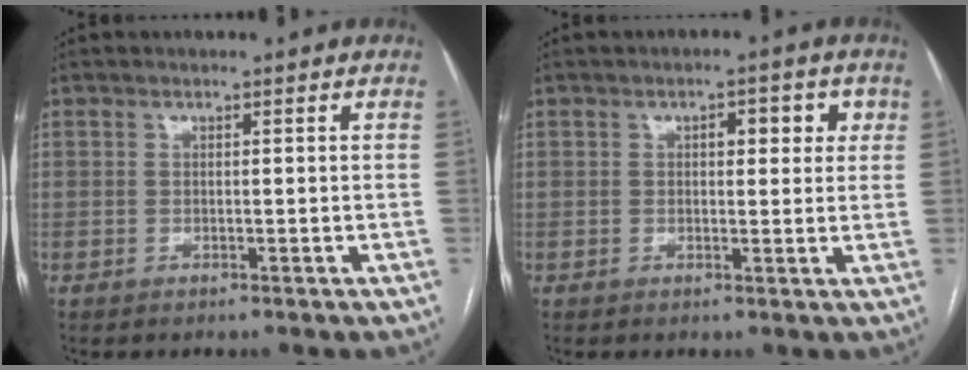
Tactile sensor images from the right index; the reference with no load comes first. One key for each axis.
{"total": 4.4, "fx": 1.5, "fy": 2.1, "fz": 3.5, "tx": -0.042, "ty": 0.015, "tz": 0.018}